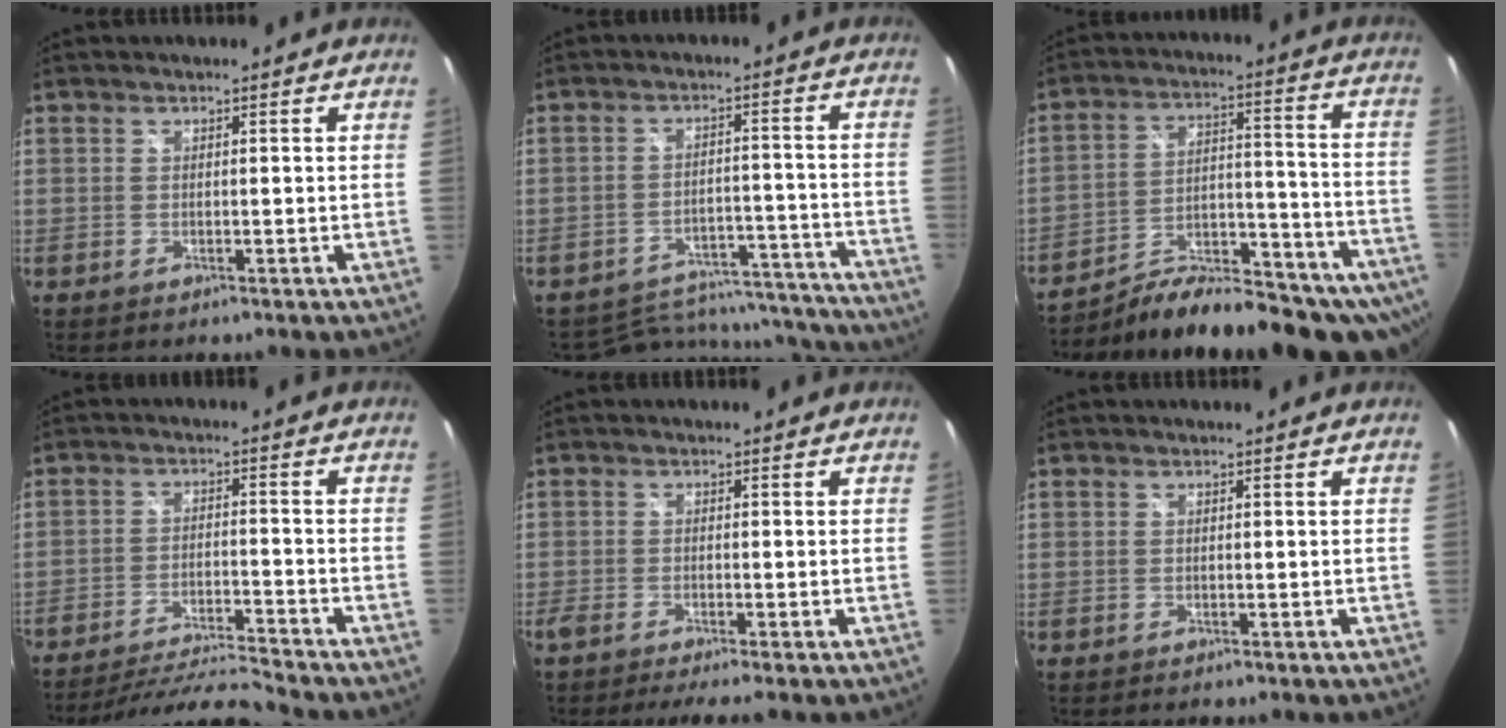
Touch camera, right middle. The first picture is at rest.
{"total": 16.8, "force": [-15.4, 5.7, 3.6], "torque": [-0.067, 0.028, -0.190]}
{"total": 23.7, "force": [-18.7, 7.9, 12.3], "torque": [-0.171, -0.008, -0.257]}
{"total": 11.6, "force": [-11.0, -0.2, 3.7], "torque": [-0.086, -0.014, -0.188]}
{"total": 4.5, "force": [-3.9, -0.5, 2.2], "torque": [-0.053, -0.016, -0.070]}
{"total": 0.6, "force": [-0.6, 0.1, 0.2], "torque": [-0.004, -0.005, -0.011]}